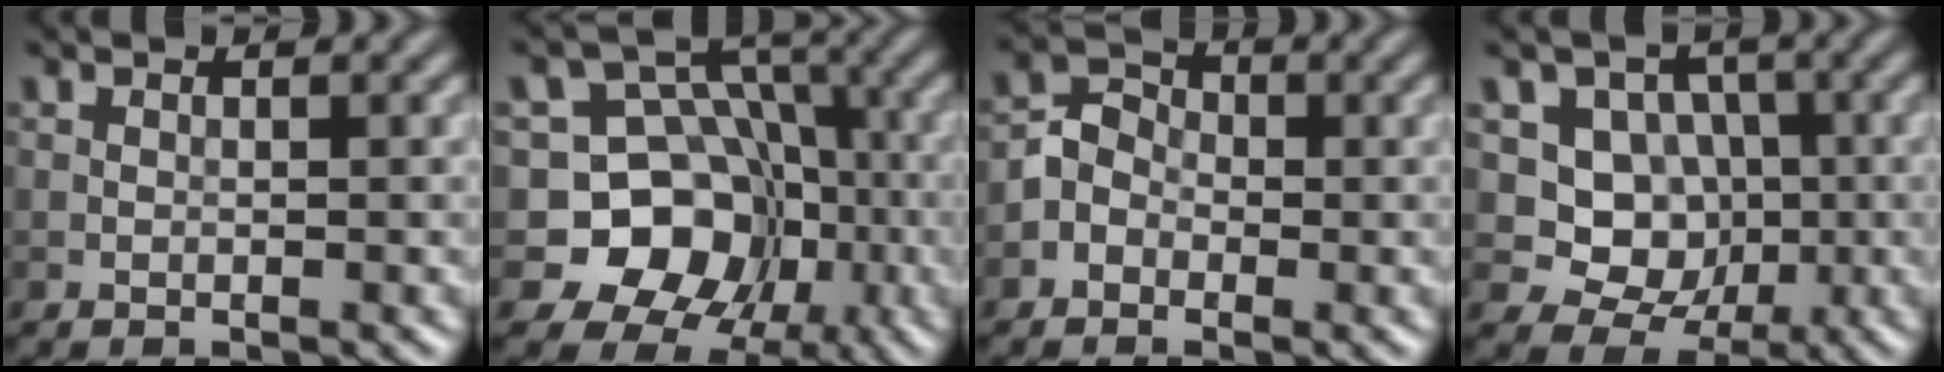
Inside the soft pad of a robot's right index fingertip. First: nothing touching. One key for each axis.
{"total": 10.6, "fx": -2.5, "fy": 9.5, "fz": 4.0, "tx": -0.059, "ty": 0.022, "tz": -0.076}
{"total": 2.5, "fx": -1.1, "fy": 2.1, "fz": 1.0, "tx": -0.007, "ty": 0.009, "tz": -0.032}
{"total": 6.8, "fx": 0.5, "fy": 6.2, "fz": 2.6, "tx": -0.035, "ty": 0.007, "tz": -0.010}